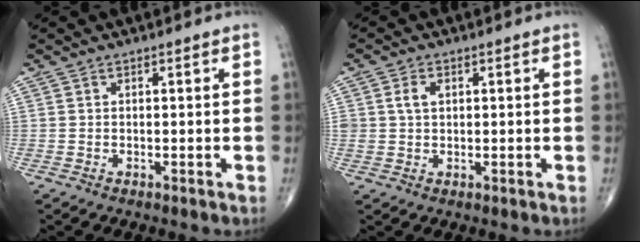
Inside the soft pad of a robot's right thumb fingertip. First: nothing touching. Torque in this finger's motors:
{"motor_torque": [0.75, 0.56, 0.63, 0.07, 0.02]}